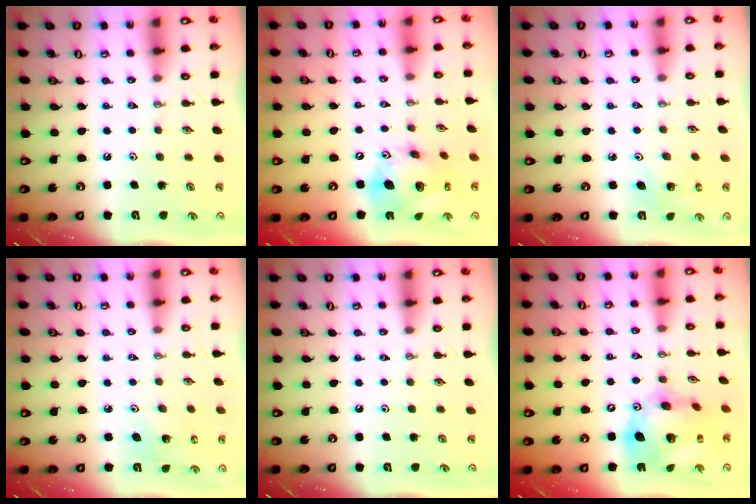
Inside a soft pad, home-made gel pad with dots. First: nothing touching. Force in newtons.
{"total": 17.6, "press": 17.3, "slide": 3.2}
{"total": 3.1, "press": 3.1, "slide": 0.1}
{"total": 3.9, "press": 3.7, "slide": 1.3}
{"total": 0.0}
{"total": 19.1, "press": 19.0, "slide": 1.8}